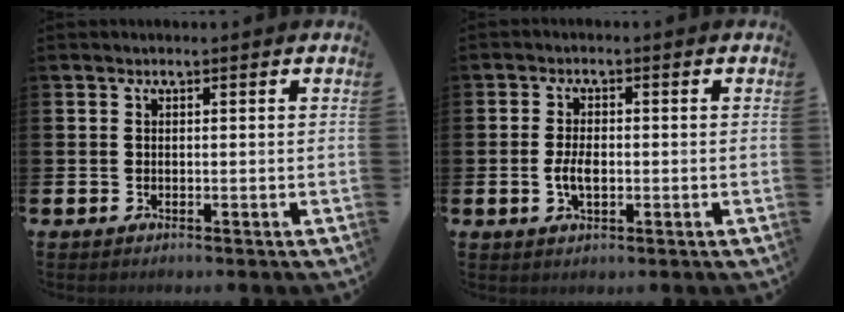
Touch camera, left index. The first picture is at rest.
{"total": 3.3, "force": [-0.4, 1.7, 2.8], "torque": [-0.044, 0.000, -0.009]}